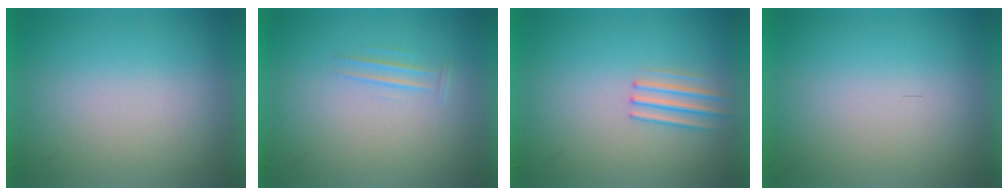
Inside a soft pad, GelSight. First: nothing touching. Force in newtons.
{"total": 1.1}
{"total": 1.7}
{"total": 0.0}